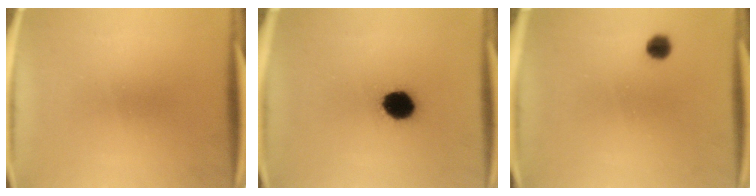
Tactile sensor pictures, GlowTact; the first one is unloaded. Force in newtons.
{"total": 8.7}
{"total": 2.6}